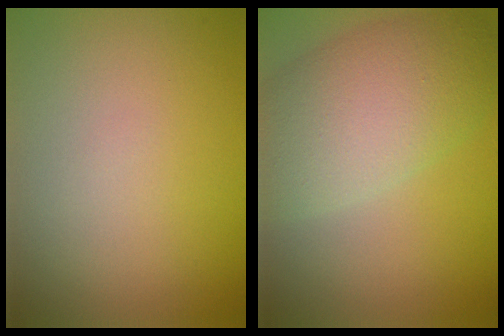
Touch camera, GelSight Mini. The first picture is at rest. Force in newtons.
{"total": 7.5, "press": 7.4, "slide": 0.4}